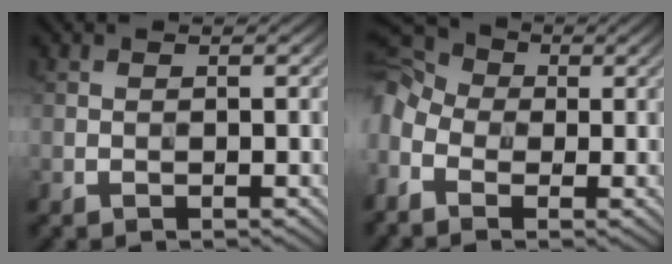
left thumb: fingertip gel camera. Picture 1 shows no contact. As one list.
[{"total": 9.5, "force": [-1.9, 7.1, 6.1], "torque": [-0.185, -0.001, -0.043]}]